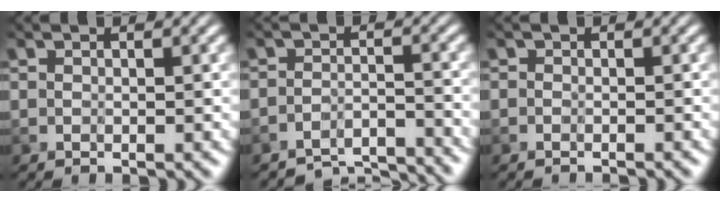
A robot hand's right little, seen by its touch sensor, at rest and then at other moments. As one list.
[{"total": 5.9, "force": [-5.7, 0.9, 1.2], "torque": [-0.011, -0.007, -0.085]}, {"total": 1.3, "force": [-1.3, 0.0, -0.1], "torque": [0.007, -0.009, -0.018]}]